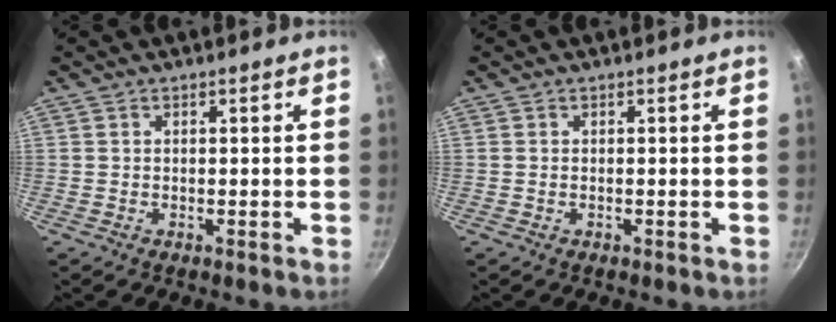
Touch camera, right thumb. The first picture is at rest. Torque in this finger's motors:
{"motor_torque": [-0.09, -0.08, -0.35, -0.27, -0.04]}